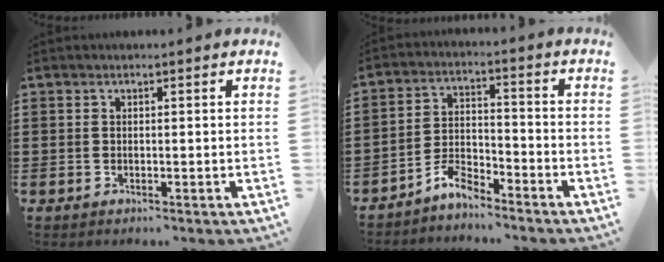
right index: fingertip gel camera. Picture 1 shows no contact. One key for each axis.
{"total": 4.8, "fx": -4.4, "fy": 1.3, "fz": 1.5, "tx": -0.044, "ty": 0.006, "tz": -0.090}